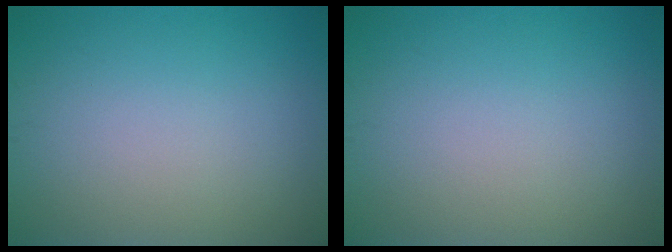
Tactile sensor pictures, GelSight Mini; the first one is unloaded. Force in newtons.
{"total": 0.0}